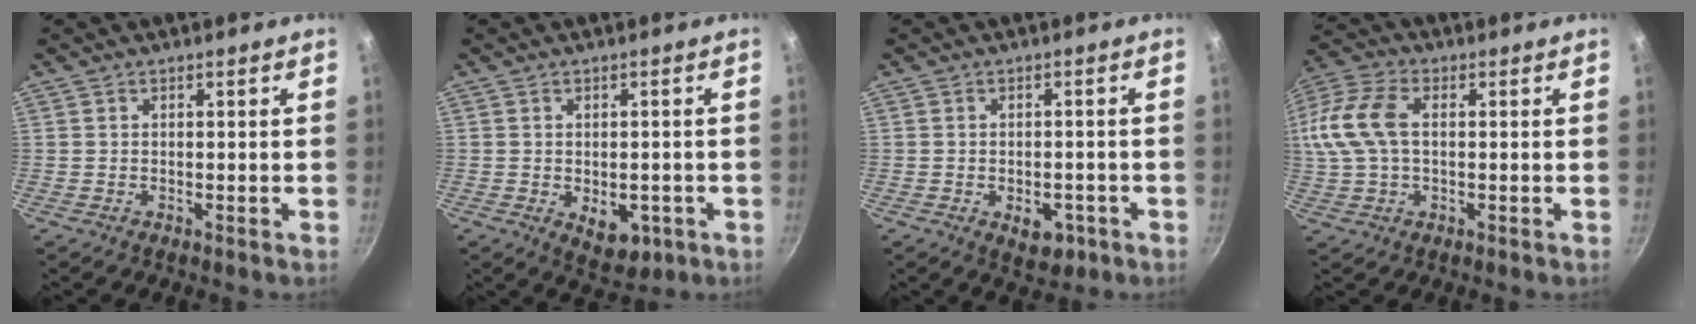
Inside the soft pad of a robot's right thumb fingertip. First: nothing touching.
{"total": 6.9, "force": [-2.0, 4.3, 5.0], "torque": [-0.043, 0.001, -0.017]}
{"total": 5.7, "force": [-2.3, 3.5, 3.8], "torque": [-0.031, 0.010, -0.024]}
{"total": 16.0, "force": [2.0, 10.4, 12.0], "torque": [-0.271, 0.030, 0.025]}